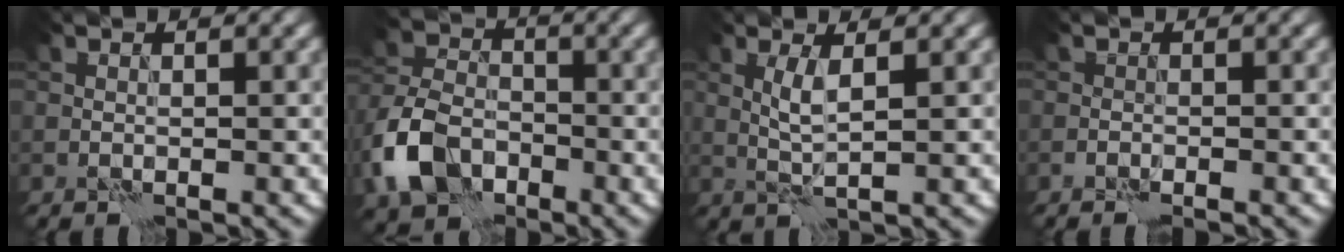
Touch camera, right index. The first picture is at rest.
{"total": 7.1, "force": [-3.3, 4.9, 3.9], "torque": [-0.088, 0.002, -0.078]}
{"total": 2.3, "force": [0.6, 0.4, 2.2], "torque": [-0.051, 0.002, 0.013]}
{"total": 1.2, "force": [-1.0, 0.2, 0.6], "torque": [-0.012, 0.002, -0.017]}